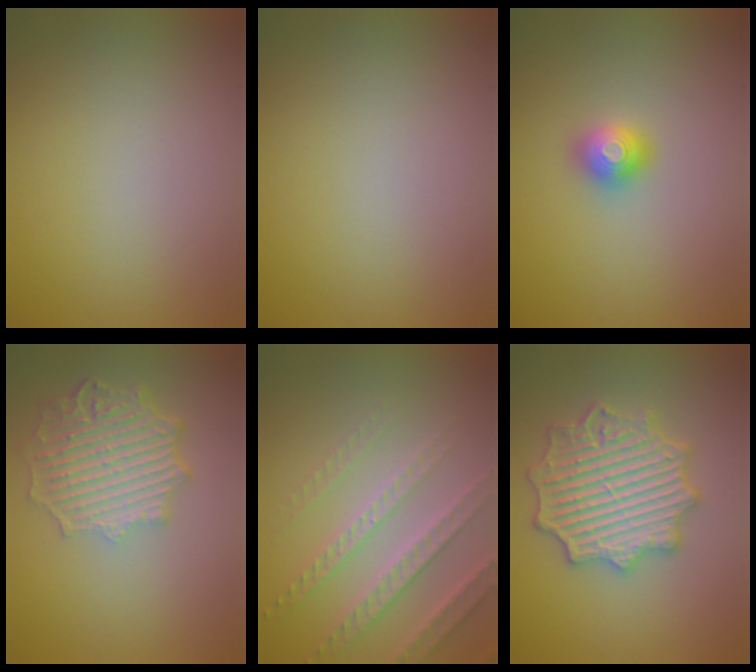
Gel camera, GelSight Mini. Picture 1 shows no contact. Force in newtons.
{"total": 0.0}
{"total": 2.0, "press": 2.0, "slide": 0.1}
{"total": 6.2, "press": 4.8, "slide": 4.0}
{"total": 4.1, "press": 4.0, "slide": 1.0}
{"total": 6.6, "press": 6.5, "slide": 1.0}